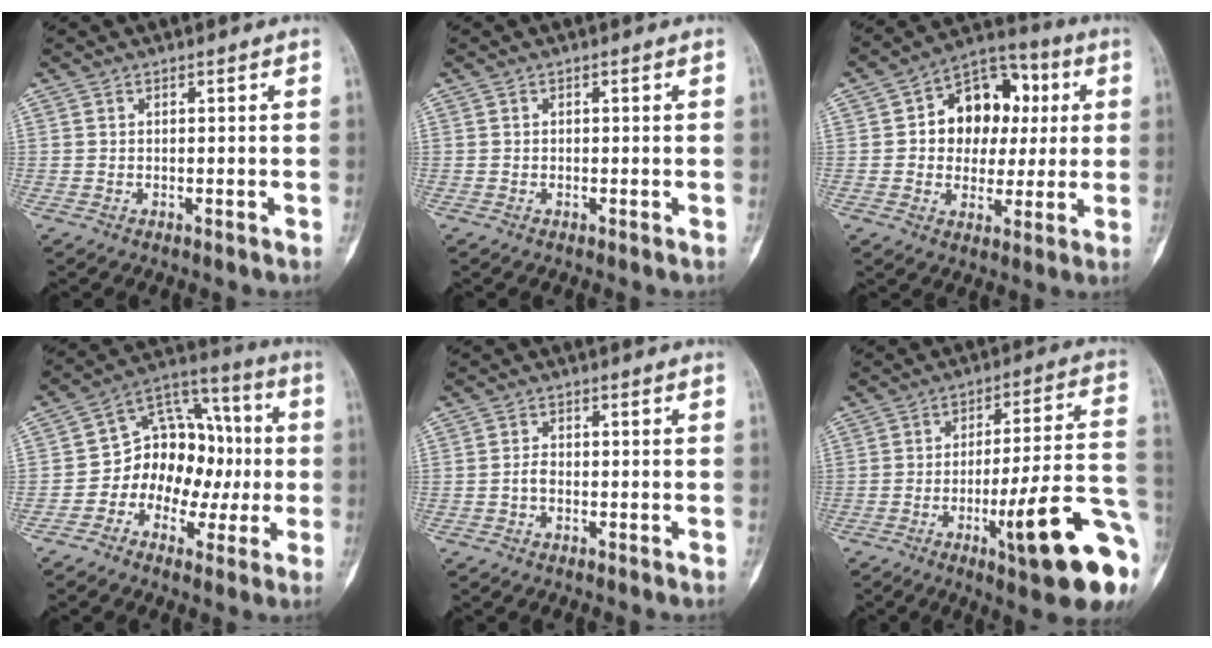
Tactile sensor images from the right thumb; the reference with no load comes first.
{"total": 0.0}
{"total": 15.1, "force": [2.4, 11.4, 9.6], "torque": [-0.080, 0.019, 0.031]}
{"total": 14.9, "force": [-2.0, 11.5, 9.3], "torque": [-0.084, 0.048, -0.043]}
{"total": 1.5, "force": [-0.6, 0.9, 1.1], "torque": [-0.019, 0.005, -0.014]}
{"total": 20.1, "force": [-7.5, 3.0, 18.4], "torque": [-0.219, 0.025, -0.104]}